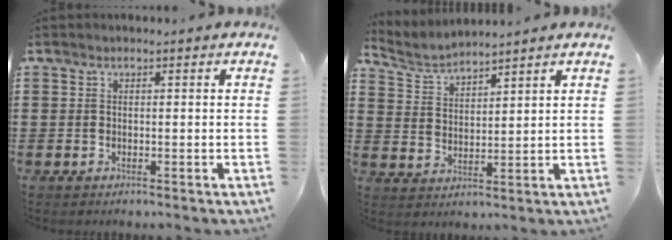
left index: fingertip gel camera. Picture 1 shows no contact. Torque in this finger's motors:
{"motor_torque": [0.02, 0.06, -0.02, 0.01]}